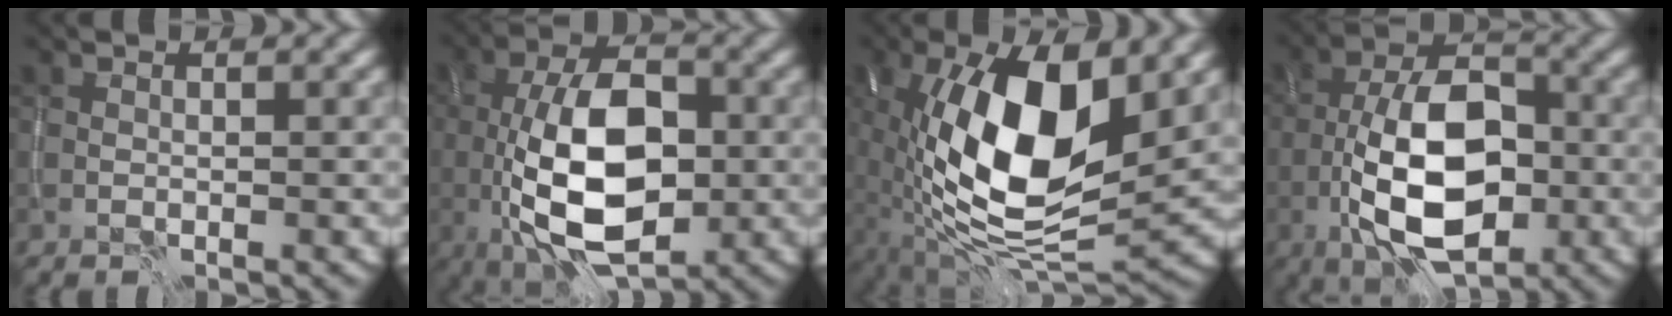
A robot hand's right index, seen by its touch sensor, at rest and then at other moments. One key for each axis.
{"total": 11.2, "fx": -1.8, "fy": 5.8, "fz": 9.4, "tx": -0.170, "ty": -0.002, "tz": -0.034}
{"total": 15.0, "fx": 0.1, "fy": 6.7, "fz": 13.4, "tx": -0.237, "ty": -0.002, "tz": -0.010}
{"total": 10.9, "fx": -3.4, "fy": 5.4, "fz": 8.9, "tx": -0.159, "ty": 0.006, "tz": -0.067}